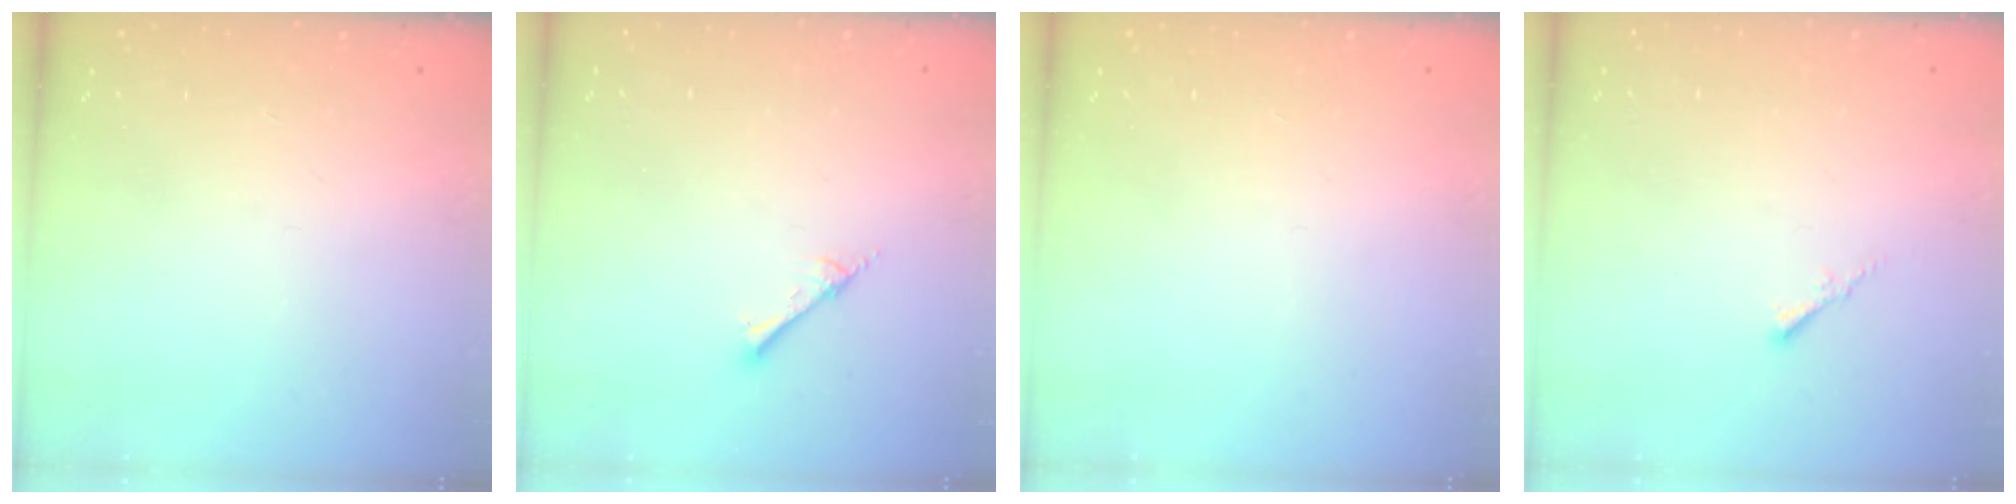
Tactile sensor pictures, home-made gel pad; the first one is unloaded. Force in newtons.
{"total": 2.0, "press": 2.0, "slide": 0.2}
{"total": 0.0}
{"total": 0.5, "press": 0.4, "slide": 0.3}